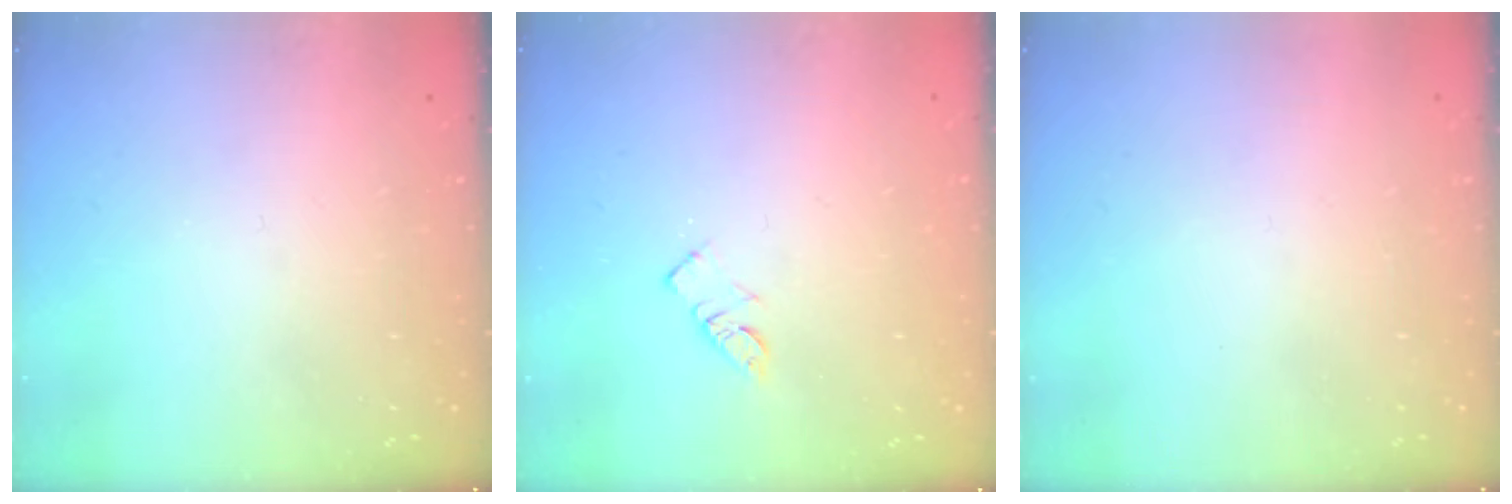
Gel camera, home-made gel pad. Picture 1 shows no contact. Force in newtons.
{"total": 4.2, "press": 4.1, "slide": 0.3}
{"total": 1.7, "press": 1.7, "slide": 0.2}